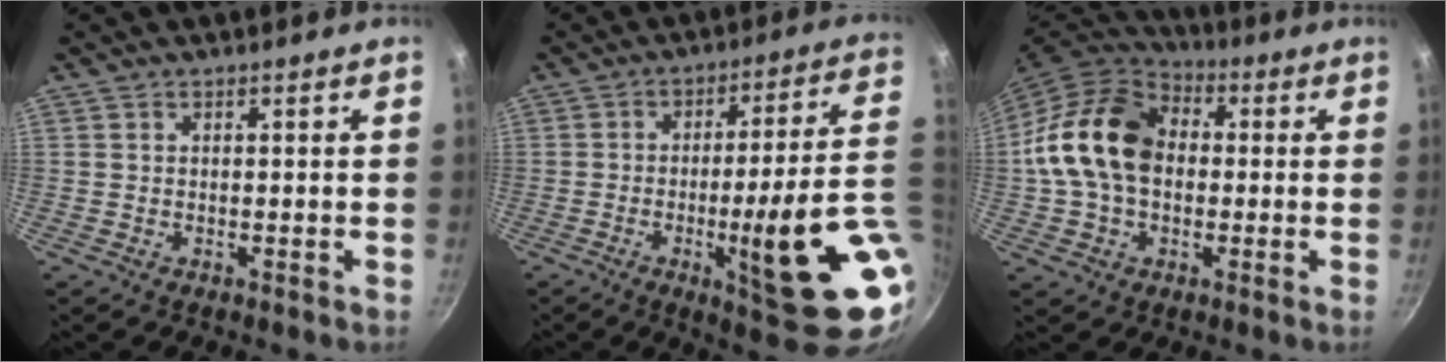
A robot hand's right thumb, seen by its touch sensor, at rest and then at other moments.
{"total": 20.9, "force": [-4.5, 3.6, 20.1], "torque": [-0.254, 0.011, -0.051]}
{"total": 17.6, "force": [0.5, 12.8, 12.1], "torque": [-0.202, 0.033, -0.002]}